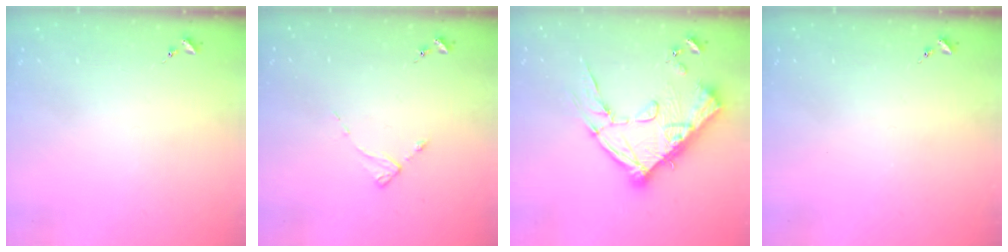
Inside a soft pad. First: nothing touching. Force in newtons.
{"total": 2.1, "press": 2.0, "slide": 0.4}
{"total": 20.7, "press": 20.6, "slide": 2.2}
{"total": 0.0}